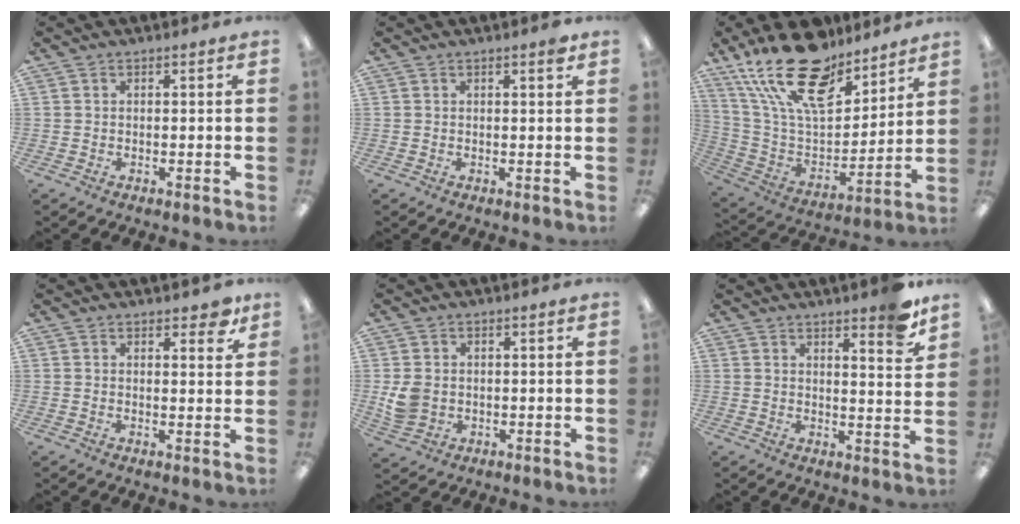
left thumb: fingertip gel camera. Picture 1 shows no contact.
{"total": 1.5, "force": [1.0, 0.2, 1.1], "torque": [-0.008, -0.004, 0.014]}
{"total": 23.7, "force": [16.5, 10.7, 13.2], "torque": [-0.255, -0.102, 0.295]}
{"total": 4.0, "force": [3.1, 1.6, 1.9], "torque": [-0.011, -0.014, 0.051]}
{"total": 5.0, "force": [0.3, 4.2, 2.7], "torque": [-0.049, 0.004, 0.008]}
{"total": 7.8, "force": [6.1, 1.7, 4.6], "torque": [-0.050, -0.038, 0.099]}